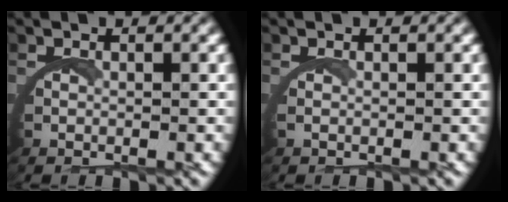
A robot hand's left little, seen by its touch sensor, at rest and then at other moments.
{"total": 0.5, "force": [0.1, 0.0, 0.5], "torque": [-0.010, 0.003, 0.001]}